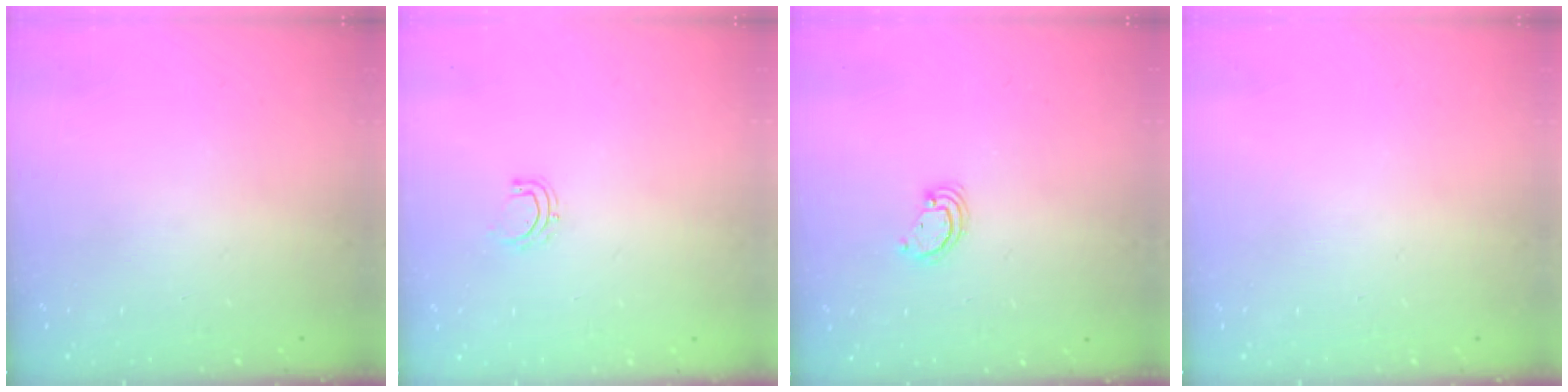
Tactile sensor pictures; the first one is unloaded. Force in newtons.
{"total": 4.8, "press": 4.7, "slide": 0.7}
{"total": 2.6, "press": 2.6, "slide": 0.3}
{"total": 0.0}